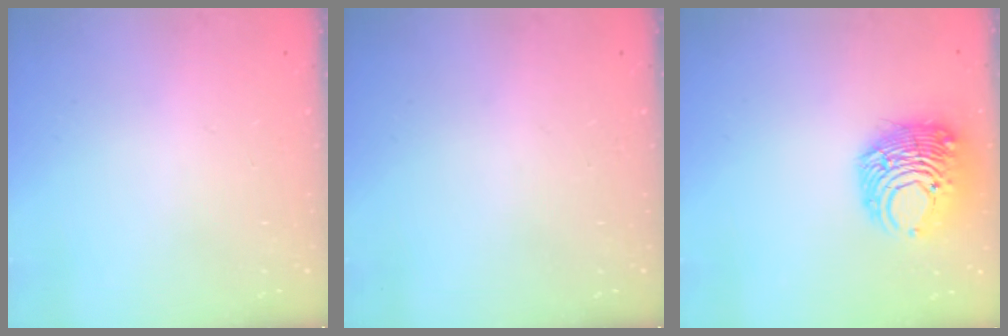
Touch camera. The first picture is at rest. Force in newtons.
{"total": 0.0}
{"total": 11.3, "press": 11.3, "slide": 1.2}